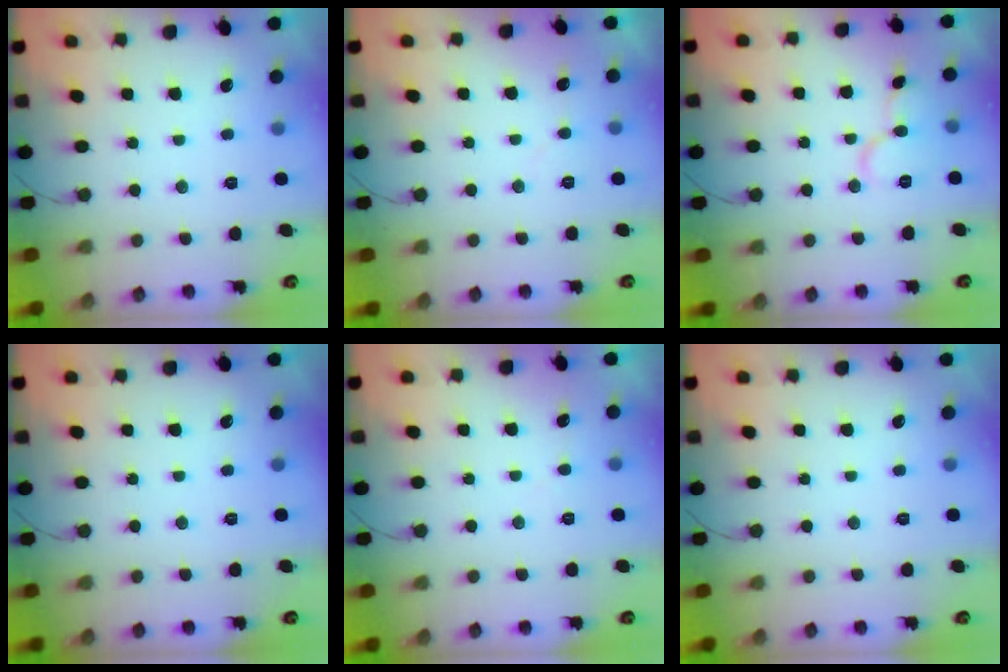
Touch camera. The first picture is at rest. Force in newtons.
{"total": 3.8, "press": 3.8, "slide": 0.2}
{"total": 9.5, "press": 9.5, "slide": 0.7}
{"total": 0.0}
{"total": 3.3, "press": 3.3, "slide": 0.2}
{"total": 0.0}